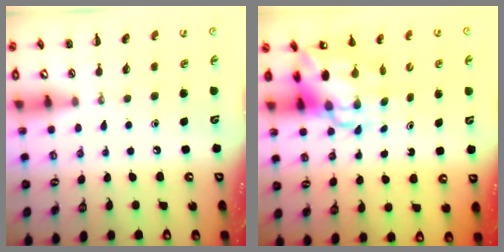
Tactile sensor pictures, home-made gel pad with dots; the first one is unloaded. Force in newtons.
{"total": 8.6, "press": 8.3, "slide": 2.3}